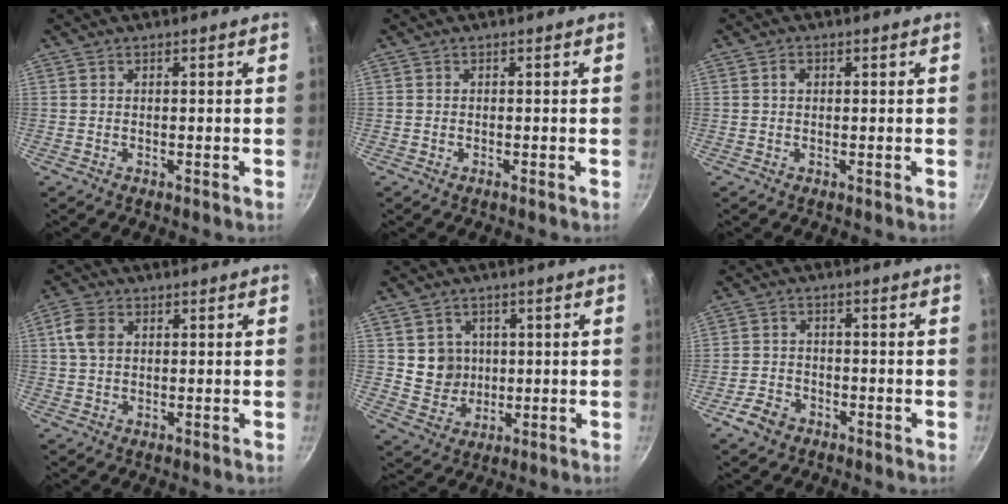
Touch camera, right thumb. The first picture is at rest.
{"total": 0.0}
{"total": 1.3, "force": [0.3, 1.0, 0.8], "torque": [-0.011, 0.006, 0.004]}
{"total": 4.9, "force": [1.2, 3.5, 3.2], "torque": [-0.059, 0.005, 0.018]}
{"total": 6.8, "force": [1.0, 6.3, 2.4], "torque": [-0.016, -0.003, 0.026]}
{"total": 5.0, "force": [-3.0, 3.4, 2.0], "torque": [-0.033, 0.029, -0.054]}